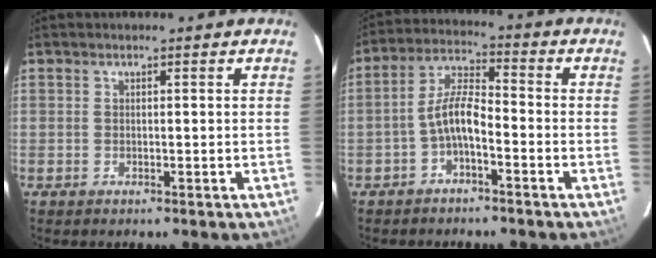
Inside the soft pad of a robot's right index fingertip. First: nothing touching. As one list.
[{"total": 6.1, "force": [-2.9, 1.9, 5.1], "torque": [-0.109, 0.018, -0.055]}]